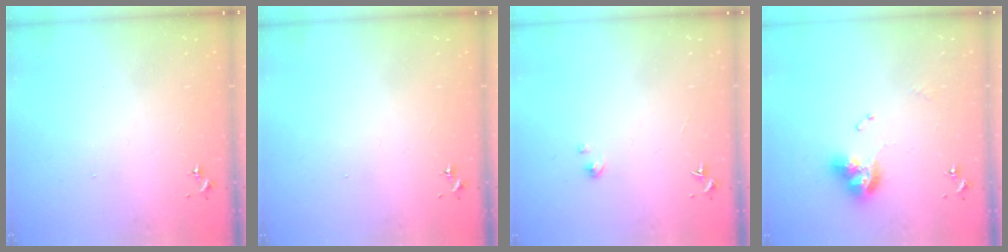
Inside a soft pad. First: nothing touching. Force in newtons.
{"total": 0.0}
{"total": 1.8, "press": 1.8, "slide": 0.2}
{"total": 11.1, "press": 11.1, "slide": 1.0}